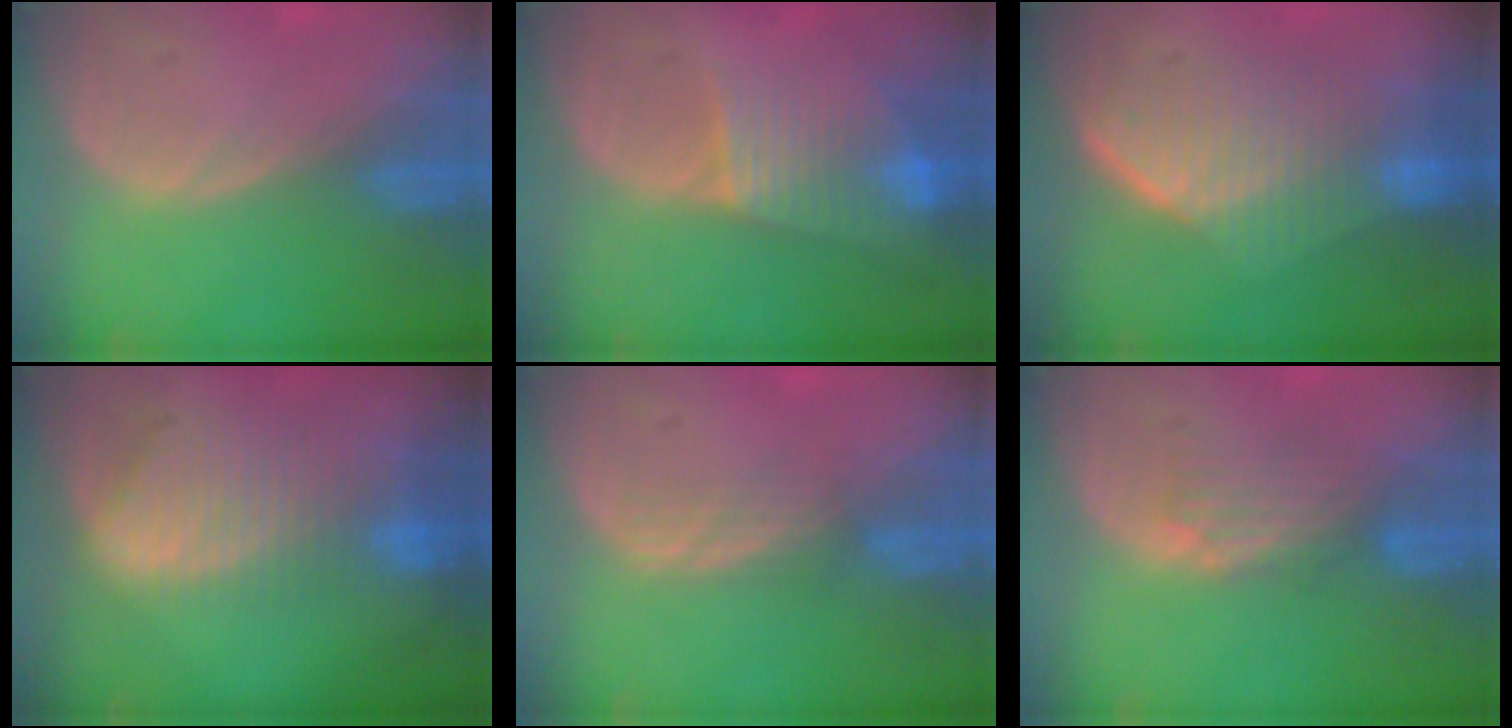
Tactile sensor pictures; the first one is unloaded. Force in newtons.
{"total": 7.7, "press": 6.8, "slide": 3.6}
{"total": 7.5, "press": 7.5, "slide": 0.4}
{"total": 9.1, "press": 8.0, "slide": 4.3}
{"total": 2.8, "press": 2.5, "slide": 1.2}
{"total": 4.5, "press": 3.9, "slide": 2.2}